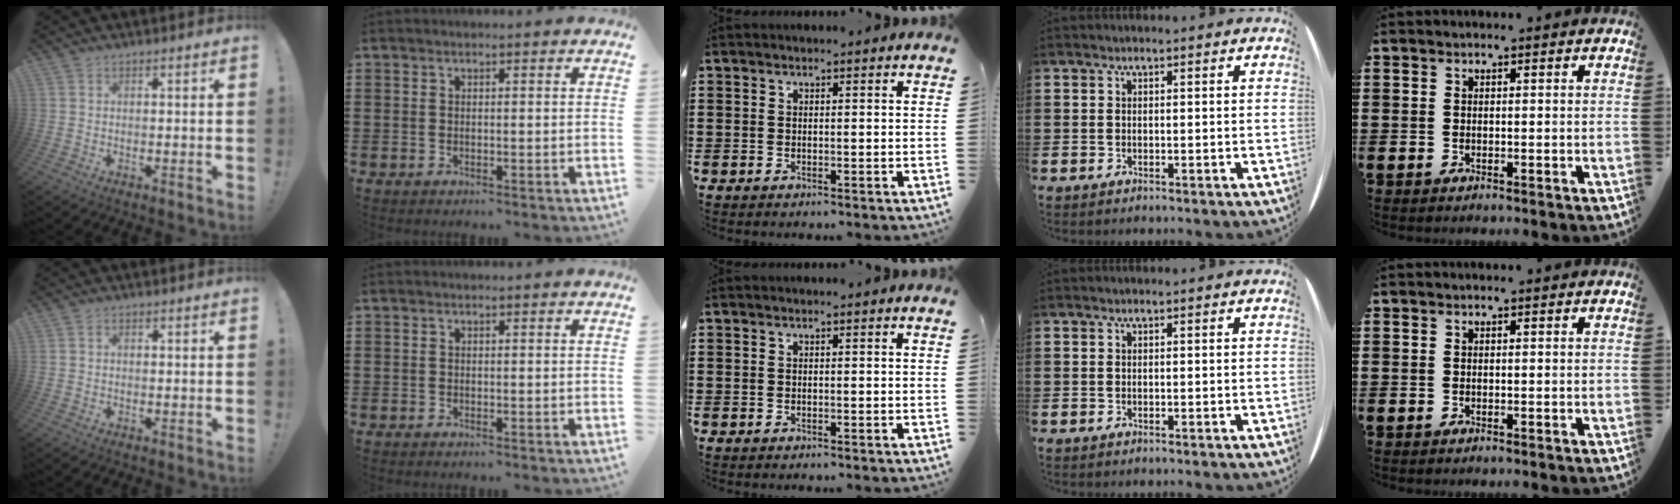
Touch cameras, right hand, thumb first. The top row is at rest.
{"thumb": {"total": 0.7, "force": [0.0, 0.6, 0.4], "torque": [-0.008, 0.003, 0.000]}}